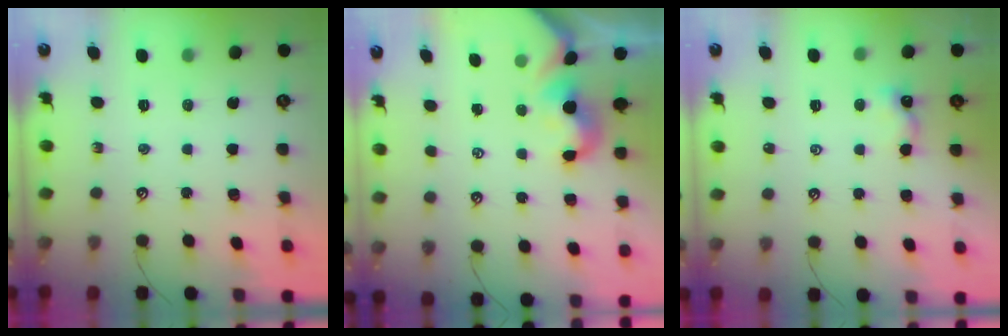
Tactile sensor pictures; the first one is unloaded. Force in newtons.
{"total": 1.2, "press": 1.1, "slide": 0.6}
{"total": 2.2, "press": 2.1, "slide": 0.5}